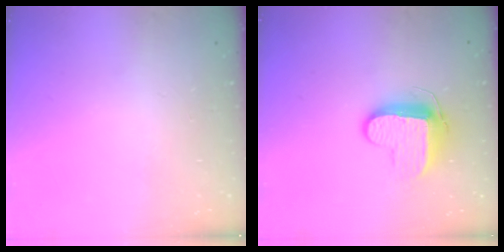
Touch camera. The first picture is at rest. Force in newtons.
{"total": 9.4, "press": 9.4, "slide": 0.7}